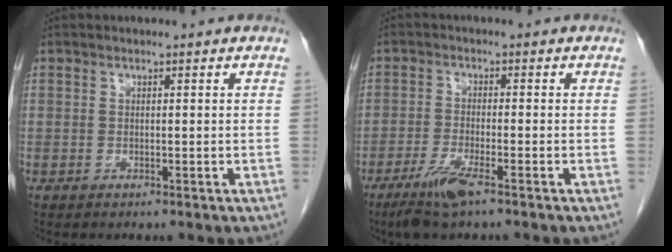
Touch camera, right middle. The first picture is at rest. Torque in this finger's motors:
{"motor_torque": [0.17, -0.04, 0.18, 0.06]}